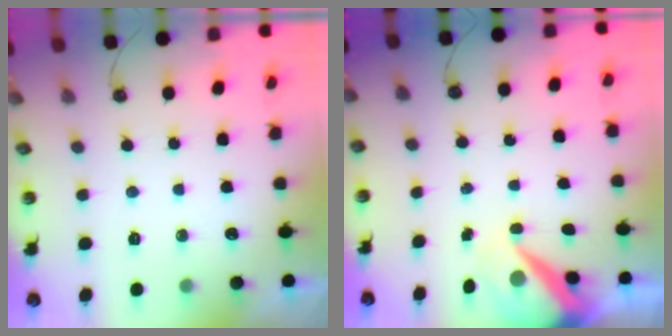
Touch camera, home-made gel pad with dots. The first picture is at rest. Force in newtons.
{"total": 8.6, "press": 8.5, "slide": 1.1}